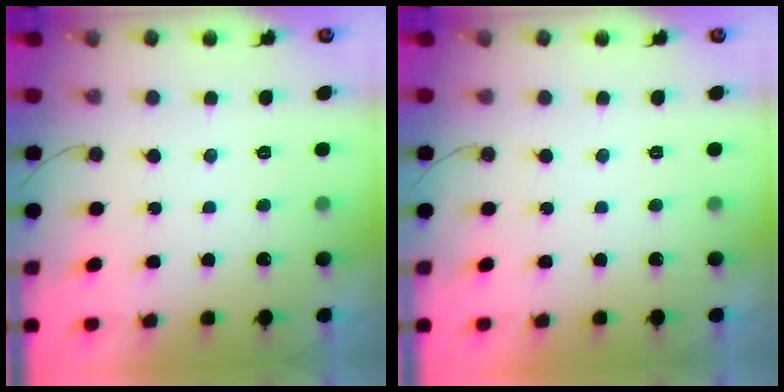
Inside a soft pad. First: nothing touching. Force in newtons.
{"total": 2.0, "press": 2.0, "slide": 0.1}